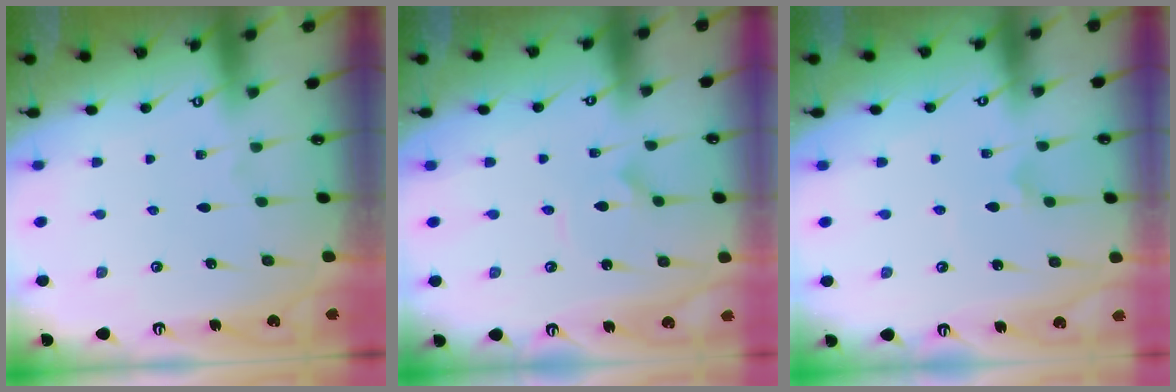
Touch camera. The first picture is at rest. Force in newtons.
{"total": 2.4, "press": 2.4, "slide": 0.1}
{"total": 2.7, "press": 2.6, "slide": 0.5}